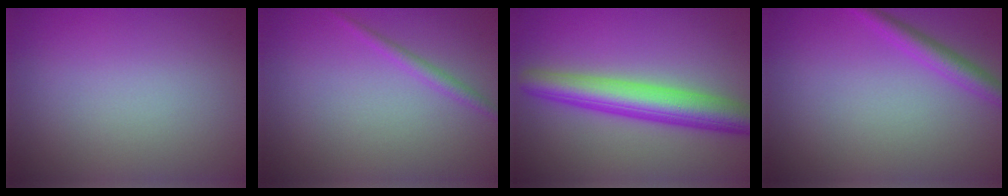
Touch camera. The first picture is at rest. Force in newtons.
{"total": 1.3, "press": 1.3, "slide": 0.0}
{"total": 6.3, "press": 6.3, "slide": 0.2}
{"total": 2.4, "press": 2.4, "slide": 0.1}